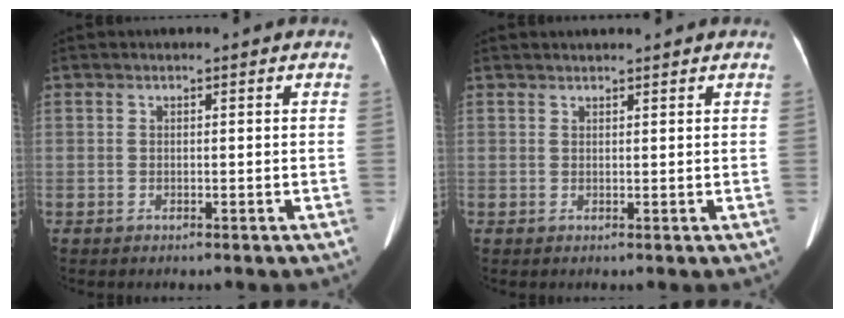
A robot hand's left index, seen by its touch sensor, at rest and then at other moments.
{"total": 2.8, "force": [2.6, 0.4, 0.9], "torque": [-0.009, 0.024, 0.038]}